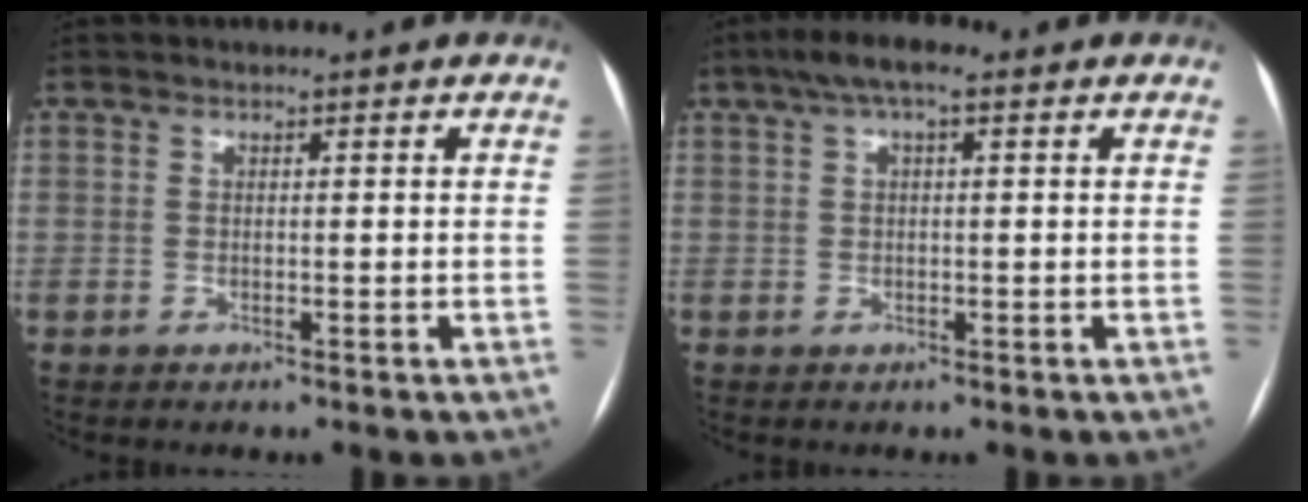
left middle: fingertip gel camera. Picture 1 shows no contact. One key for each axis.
{"total": 5.0, "fx": 2.7, "fy": 1.4, "fz": 4.0, "tx": -0.077, "ty": 0.033, "tz": 0.041}